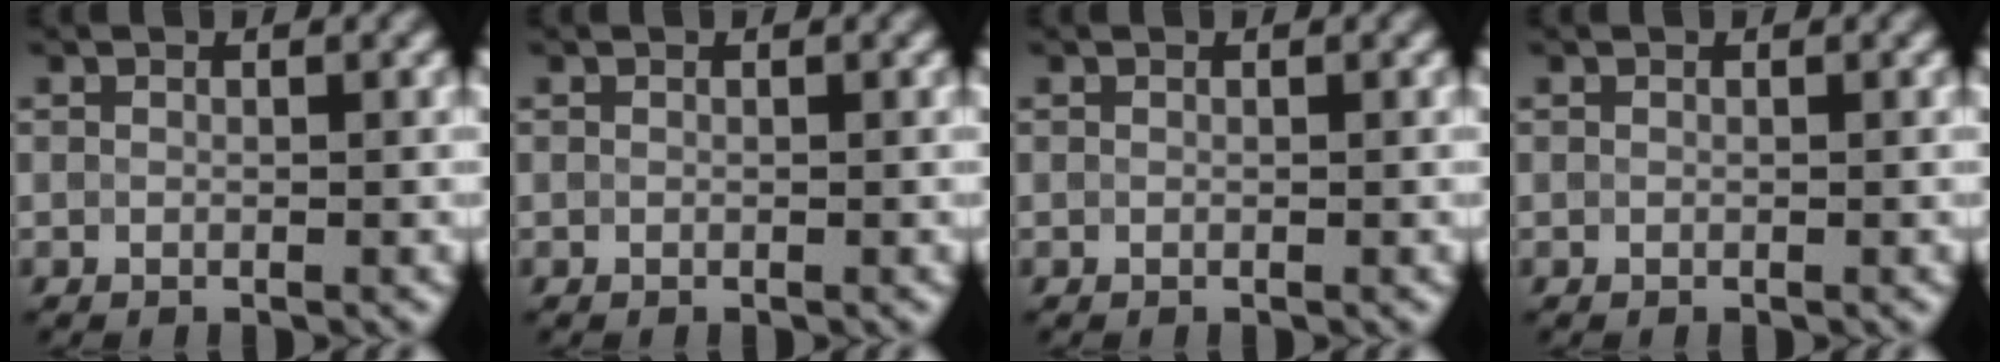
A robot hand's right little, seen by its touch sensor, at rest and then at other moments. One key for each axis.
{"total": 0.0}
{"total": 0.0}
{"total": 0.0}